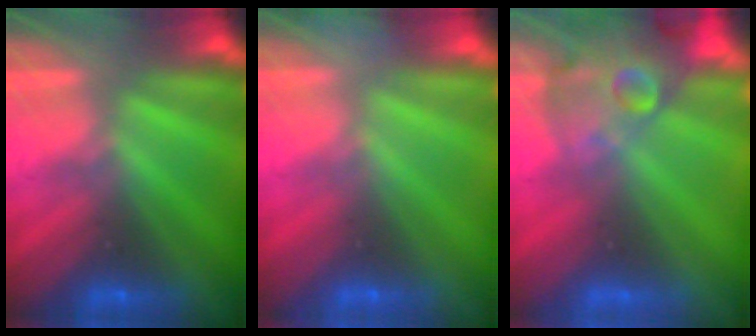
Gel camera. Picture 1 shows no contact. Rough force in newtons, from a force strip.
{"total": 7.3}
{"total": 8.9}